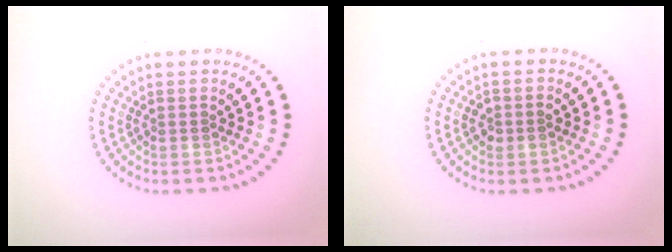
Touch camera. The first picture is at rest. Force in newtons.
{"total": 1.4, "press": 1.4, "slide": 0.3}